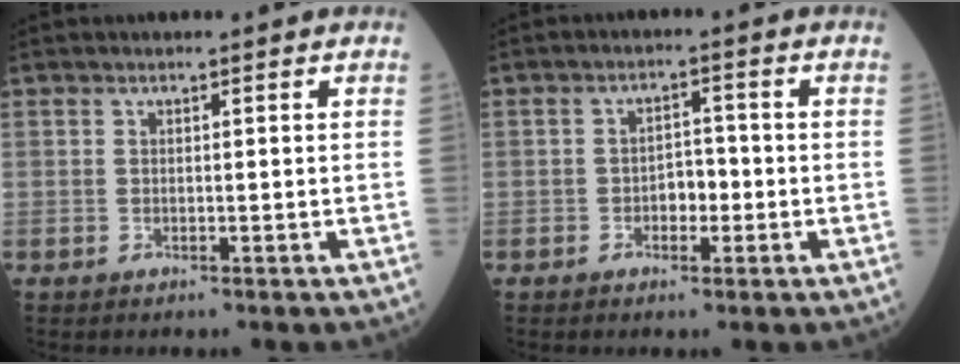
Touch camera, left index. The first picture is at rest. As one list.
[{"total": 3.1, "force": [-0.9, 1.8, 2.3], "torque": [-0.033, 0.007, -0.017]}]